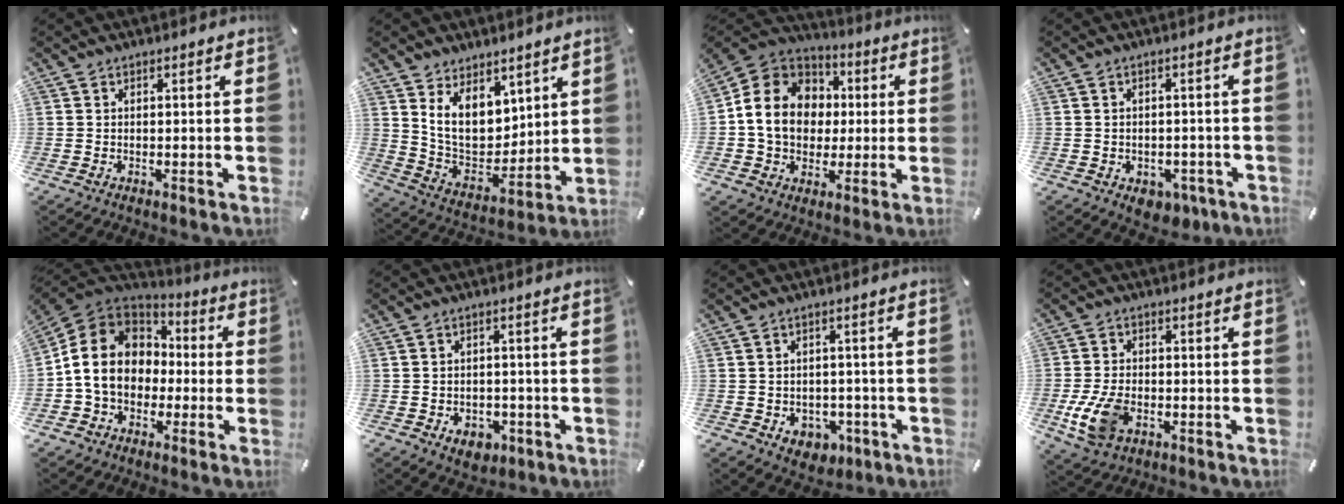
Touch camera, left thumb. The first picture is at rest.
{"total": 11.0, "force": [6.0, 7.9, 4.7], "torque": [-0.103, -0.052, 0.118]}
{"total": 14.7, "force": [0.0, 13.1, 6.7], "torque": [-0.144, 0.024, 0.004]}
{"total": 4.3, "force": [-1.8, 3.4, 1.9], "torque": [-0.021, 0.009, -0.030]}
{"total": 14.2, "force": [-1.5, 12.4, 6.9], "torque": [-0.159, 0.027, -0.024]}
{"total": 5.5, "force": [-2.2, 4.2, 2.7], "torque": [-0.030, 0.006, -0.040]}
{"total": 5.0, "force": [-0.8, 4.7, 1.5], "torque": [-0.017, 0.003, -0.012]}
{"total": 10.0, "force": [-3.0, 6.5, 6.9], "torque": [-0.157, 0.001, -0.052]}